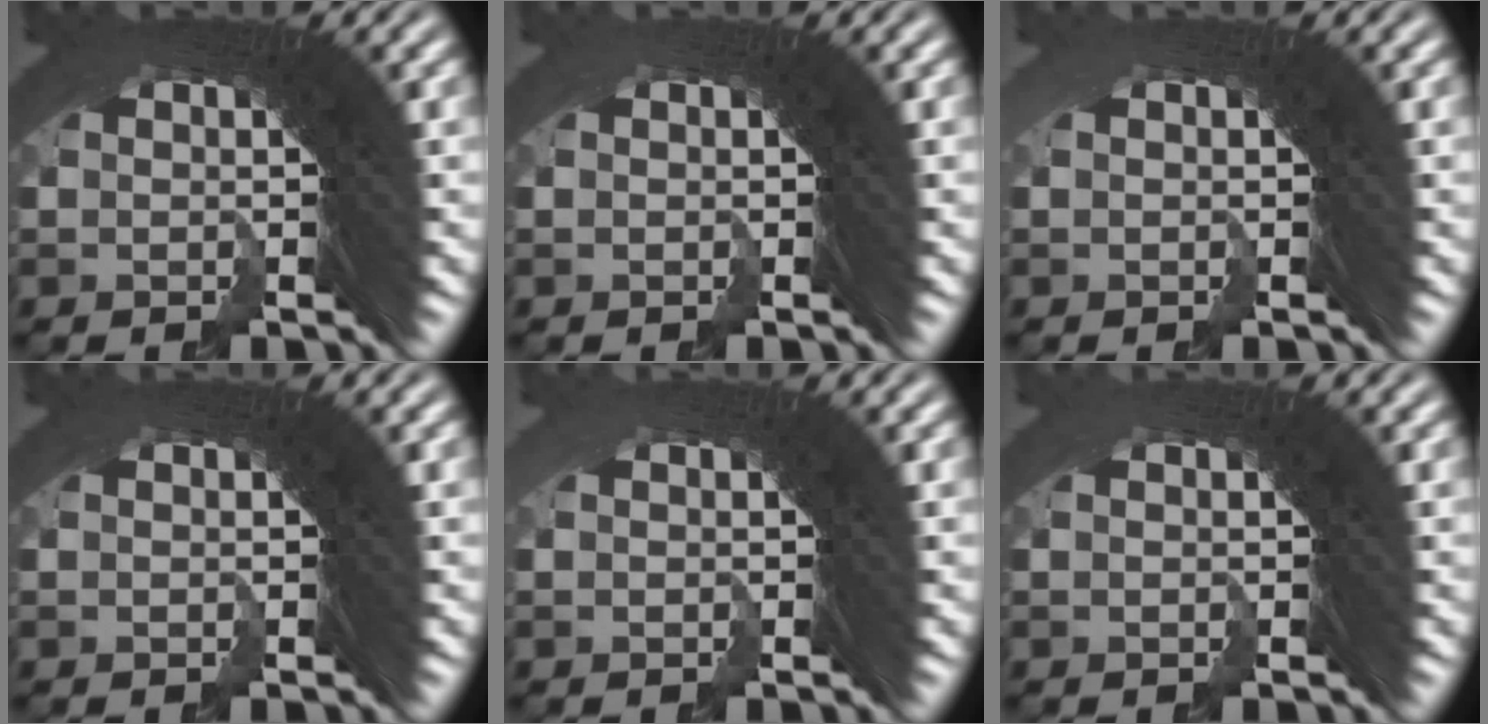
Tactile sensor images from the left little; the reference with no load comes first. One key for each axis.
{"total": 0.9, "fx": -0.2, "fy": -0.6, "fz": -0.7, "tx": 0.012, "ty": 0.000, "tz": -0.003}
{"total": 1.8, "fx": -0.2, "fy": -1.0, "fz": -1.4, "tx": 0.028, "ty": -0.001, "tz": -0.003}
{"total": 0.0}
{"total": 1.5, "fx": -0.2, "fy": -0.8, "fz": -1.2, "tx": 0.024, "ty": -0.001, "tz": -0.003}
{"total": 1.0, "fx": -0.2, "fy": -0.6, "fz": -0.8, "tx": 0.012, "ty": -0.002, "tz": -0.003}